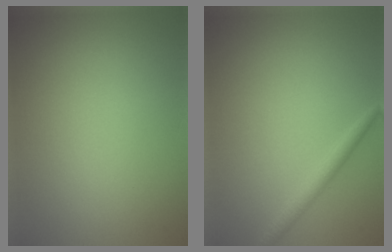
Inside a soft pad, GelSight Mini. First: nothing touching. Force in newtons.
{"total": 1.6, "press": 1.6, "slide": 0.1}